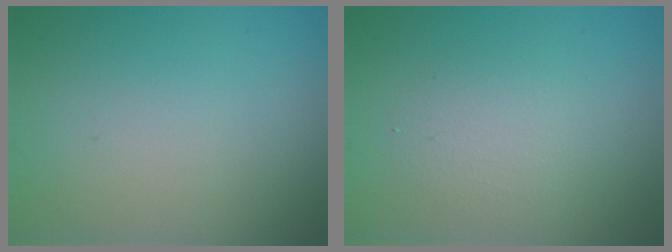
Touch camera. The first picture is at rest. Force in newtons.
{"total": 2.4, "press": 2.4, "slide": 0.0}